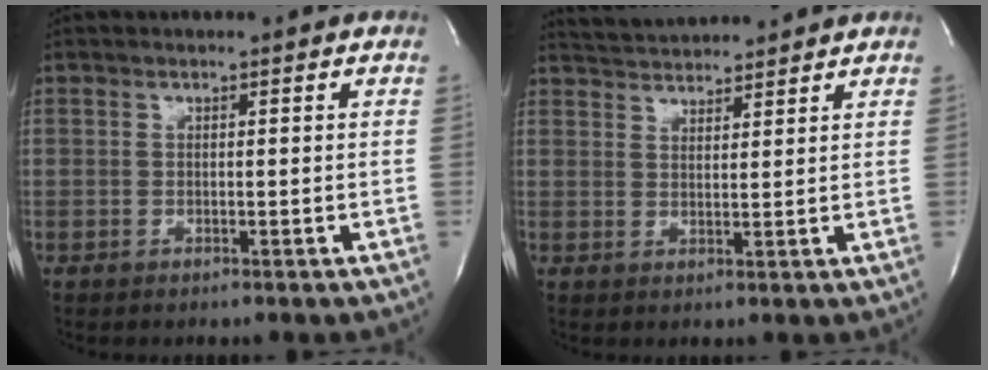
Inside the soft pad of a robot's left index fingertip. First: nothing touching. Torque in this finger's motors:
{"motor_torque": [-0.40, -0.22, 0.11, 0.08]}